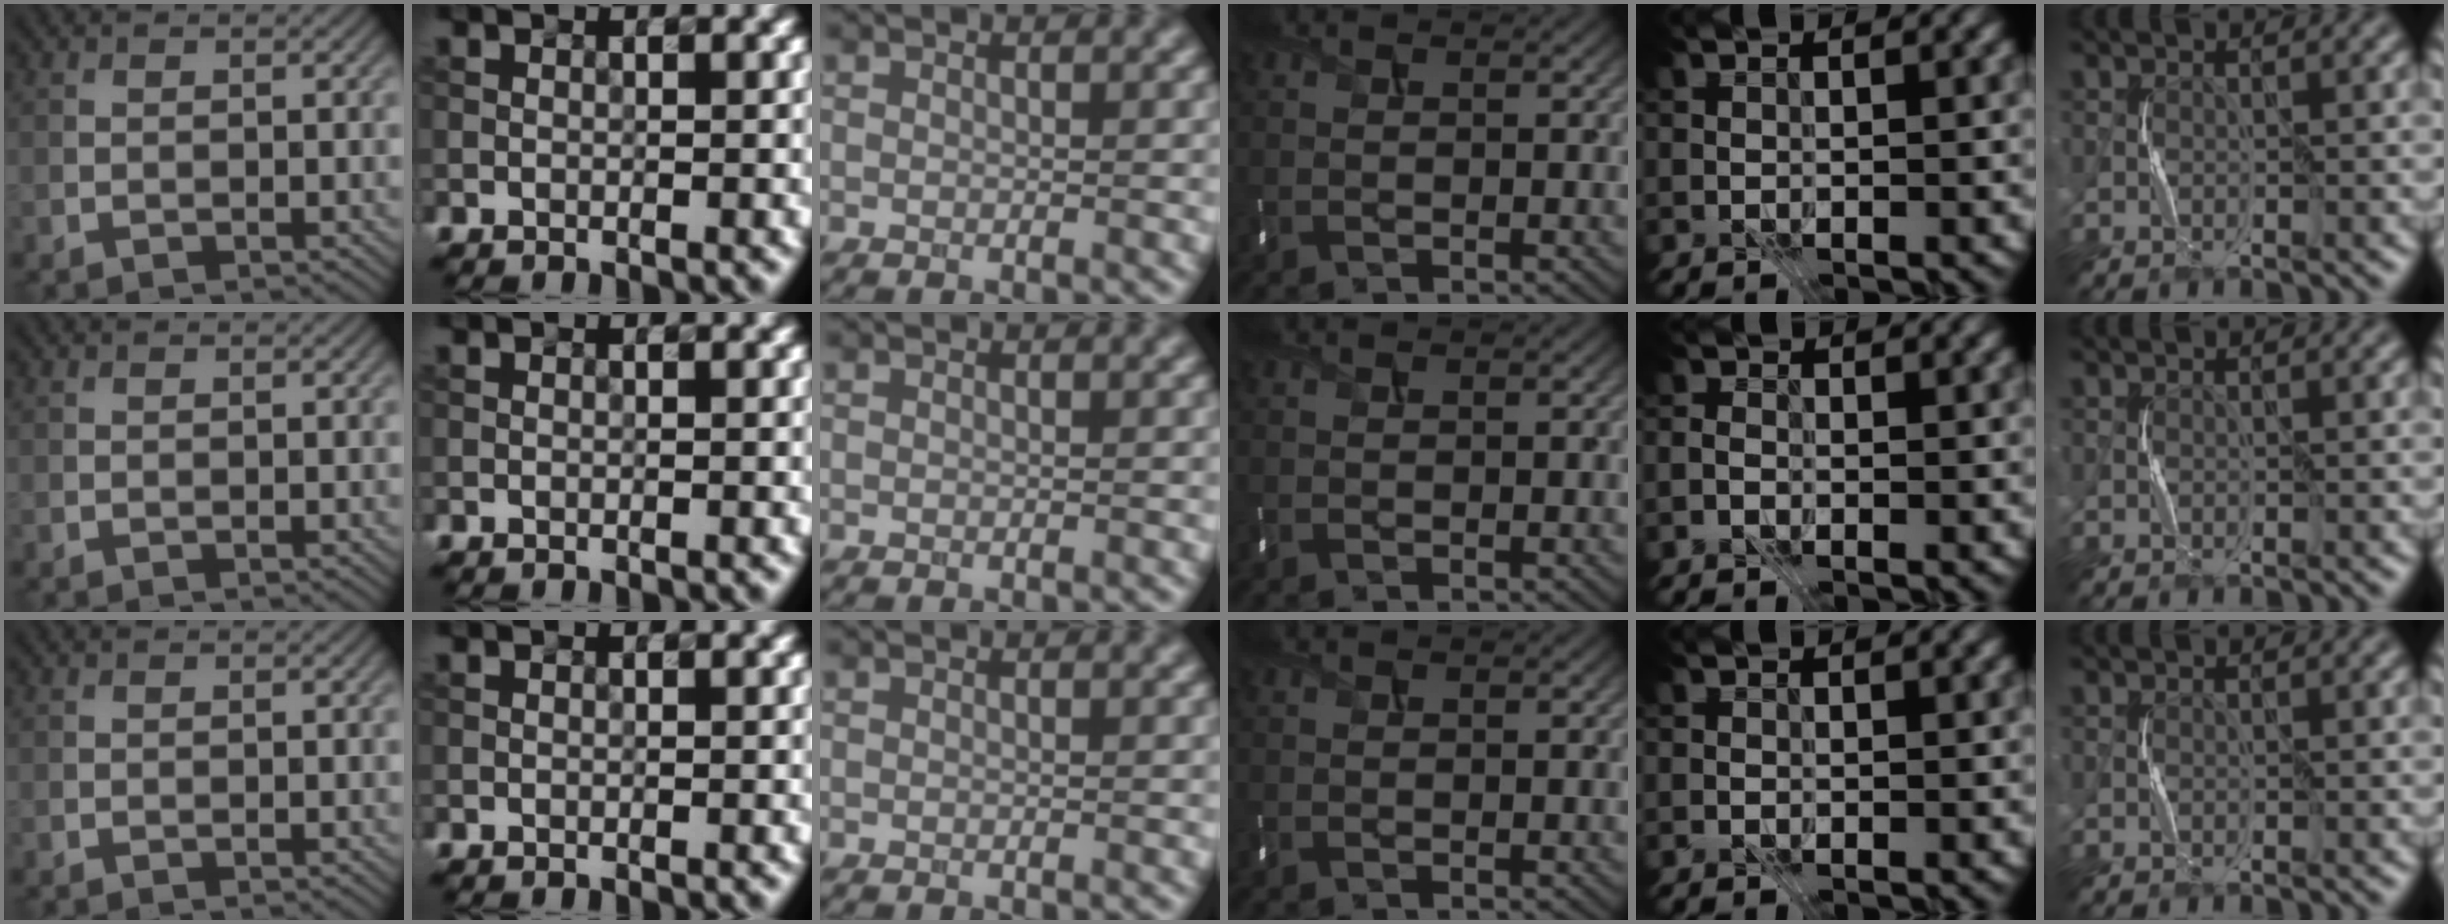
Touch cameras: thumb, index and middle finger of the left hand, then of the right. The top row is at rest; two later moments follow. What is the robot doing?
{"motion": "press", "object": "keyboard"}